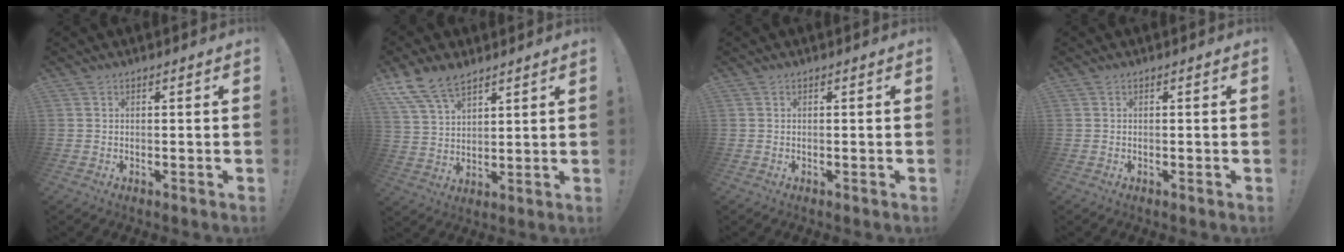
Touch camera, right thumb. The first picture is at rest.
{"total": 10.9, "force": [8.3, 5.4, 4.7], "torque": [-0.103, -0.039, 0.165]}
{"total": 0.0}
{"total": 0.0}